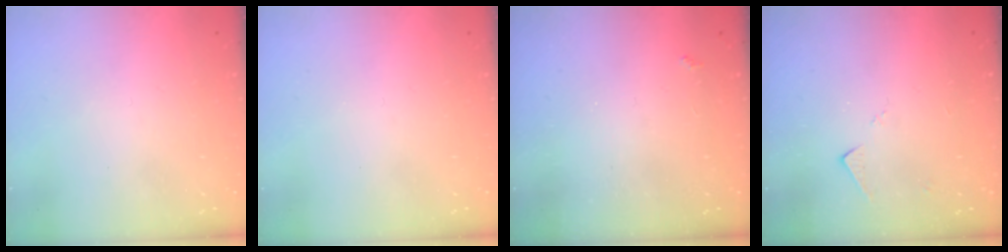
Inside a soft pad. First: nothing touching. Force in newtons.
{"total": 0.0}
{"total": 2.1, "press": 2.1, "slide": 0.4}
{"total": 3.5, "press": 3.4, "slide": 0.5}